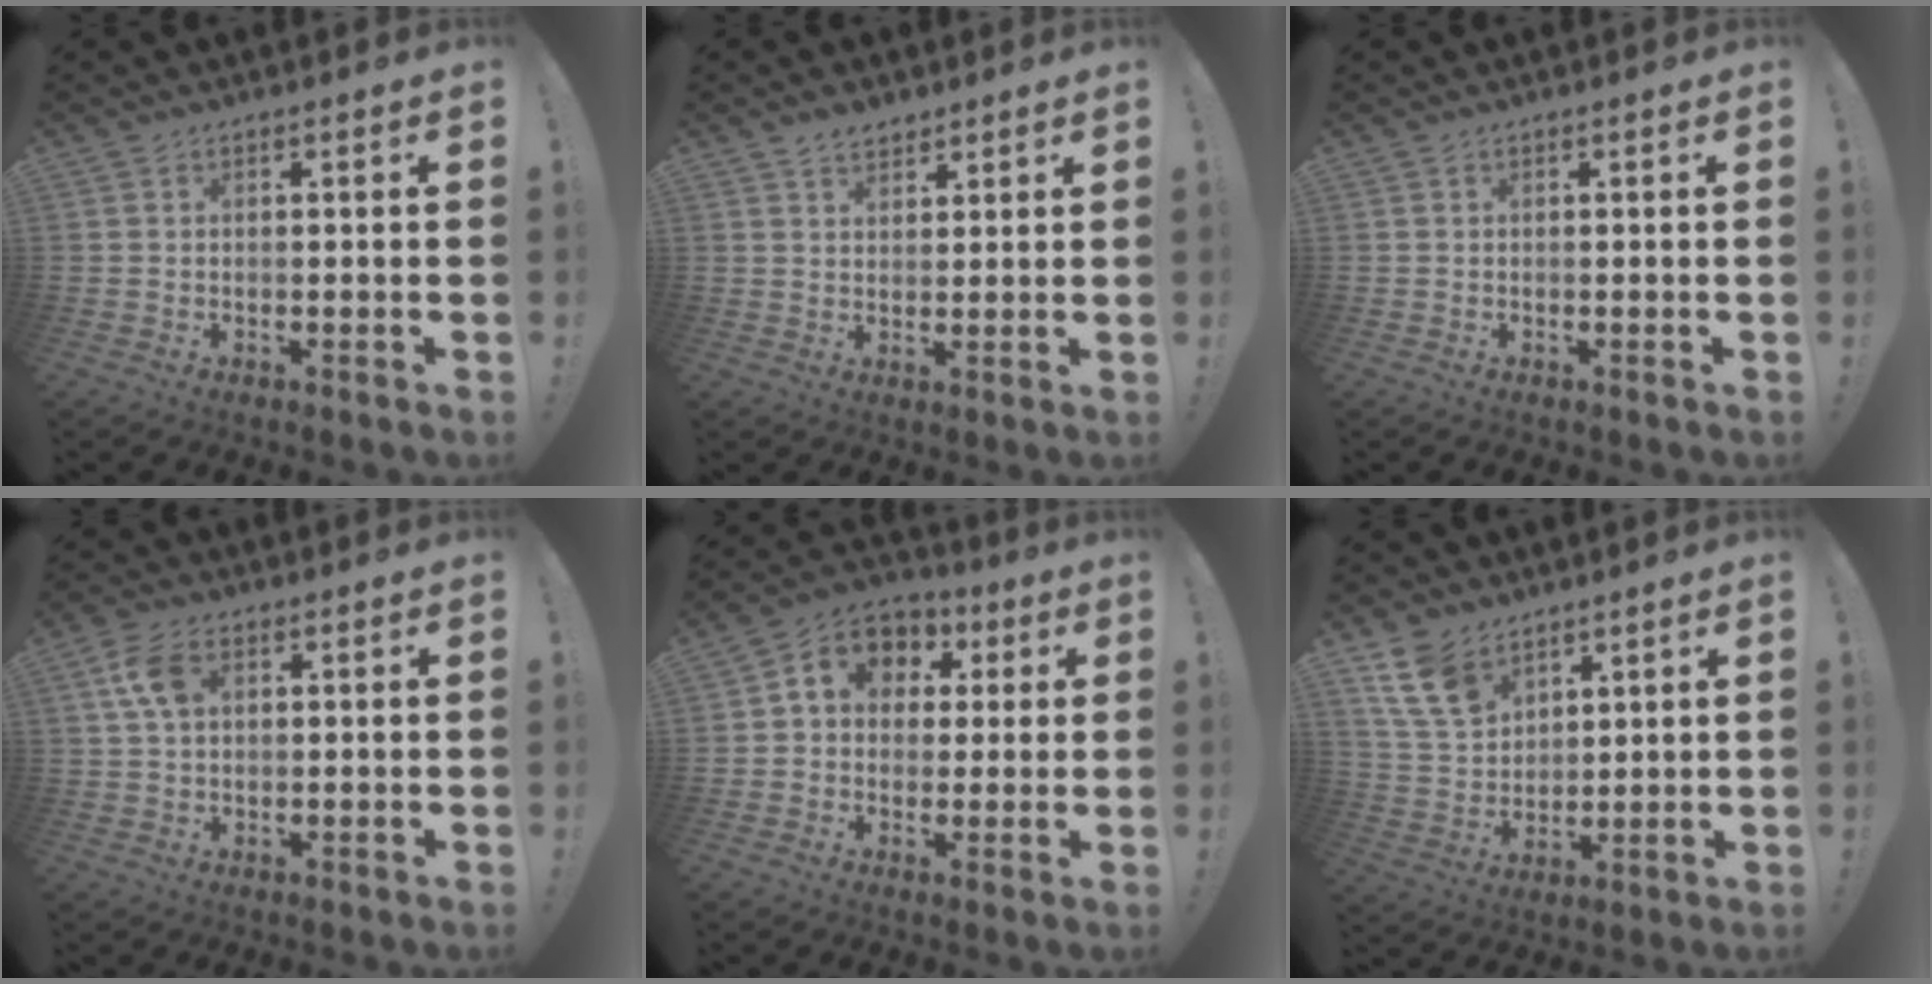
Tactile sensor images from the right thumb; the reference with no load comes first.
{"total": 4.2, "force": [3.5, 2.2, 1.0], "torque": [-0.008, -0.017, 0.063]}
{"total": 0.0}
{"total": 7.6, "force": [2.2, 4.8, 5.4], "torque": [-0.111, 0.011, 0.046]}
{"total": 8.5, "force": [1.7, 7.5, 3.8], "torque": [-0.049, -0.006, 0.036]}
{"total": 12.2, "force": [7.8, 7.7, 5.4], "torque": [-0.110, -0.033, 0.157]}